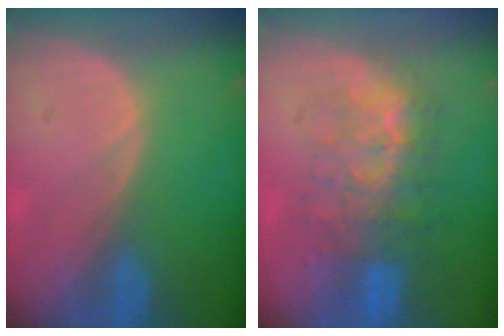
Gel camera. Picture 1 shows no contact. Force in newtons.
{"total": 8.7, "press": 8.3, "slide": 2.5}